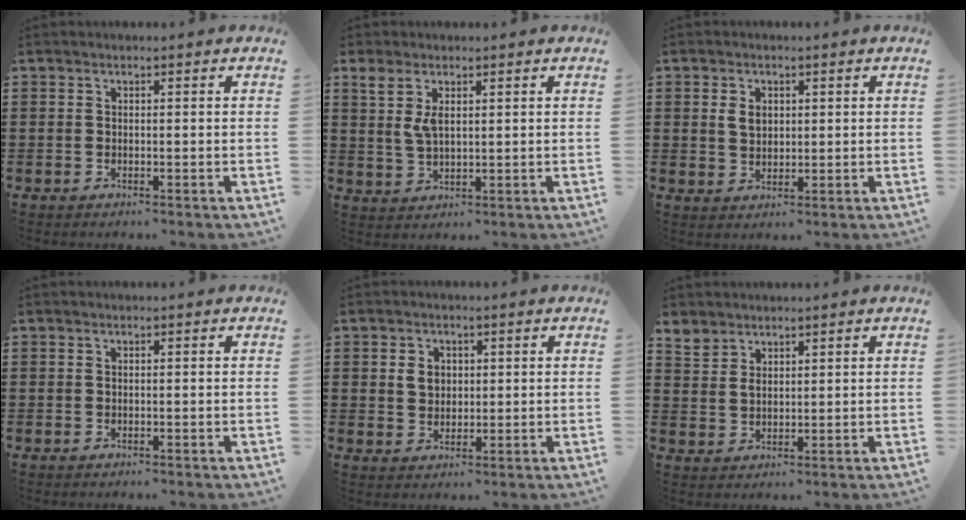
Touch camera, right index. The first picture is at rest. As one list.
[{"total": 4.2, "force": [1.5, 1.8, 3.4], "torque": [-0.082, 0.003, 0.023]}, {"total": 2.8, "force": [0.6, 1.9, 2.0], "torque": [-0.044, 0.007, 0.010]}, {"total": 0.0}, {"total": 3.0, "force": [0.7, 2.4, 1.6], "torque": [-0.040, 0.010, 0.010]}, {"total": 2.9, "force": [2.5, 1.5, 0.4], "torque": [-0.017, 0.007, 0.049]}]